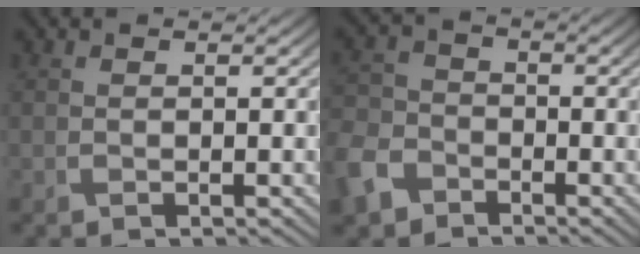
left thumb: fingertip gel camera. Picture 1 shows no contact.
{"total": 6.5, "force": [-4.2, 4.4, 2.4], "torque": [-0.076, -0.008, -0.100]}